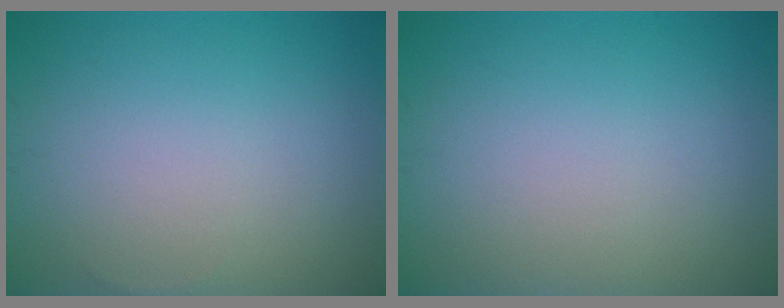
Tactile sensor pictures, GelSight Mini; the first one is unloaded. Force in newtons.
{"total": 0.0}